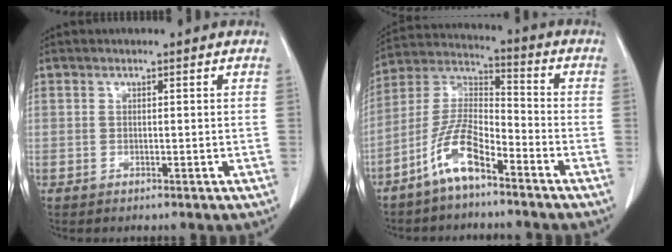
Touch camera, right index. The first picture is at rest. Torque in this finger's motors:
{"motor_torque": [0.13, -0.18, 0.15, 0.06]}